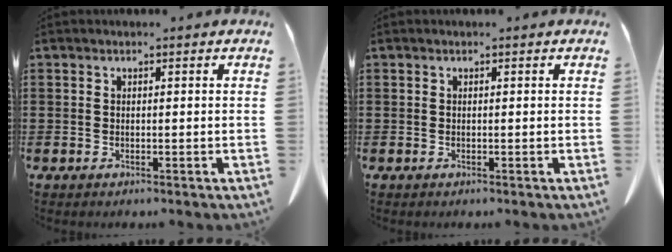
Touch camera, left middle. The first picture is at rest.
{"total": 0.0}